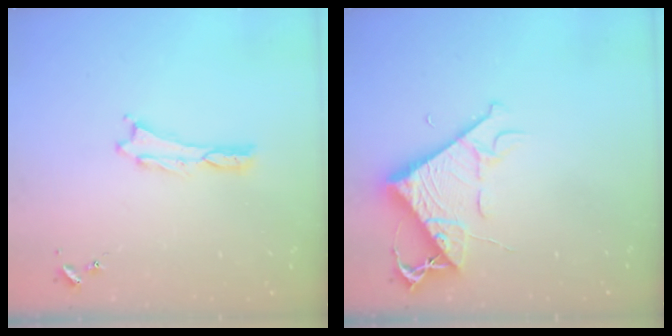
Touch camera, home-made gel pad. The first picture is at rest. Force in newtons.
{"total": 8.0, "press": 7.9, "slide": 0.8}